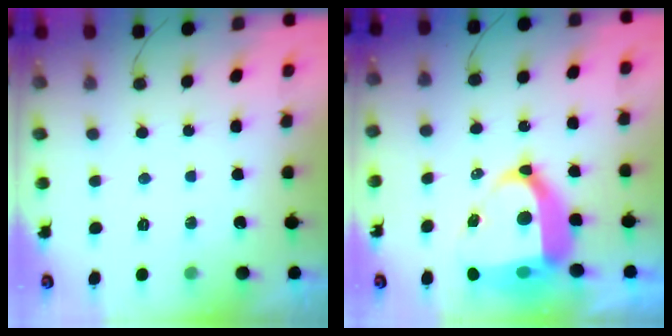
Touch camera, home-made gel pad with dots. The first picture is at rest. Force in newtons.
{"total": 15.4, "press": 15.3, "slide": 1.8}